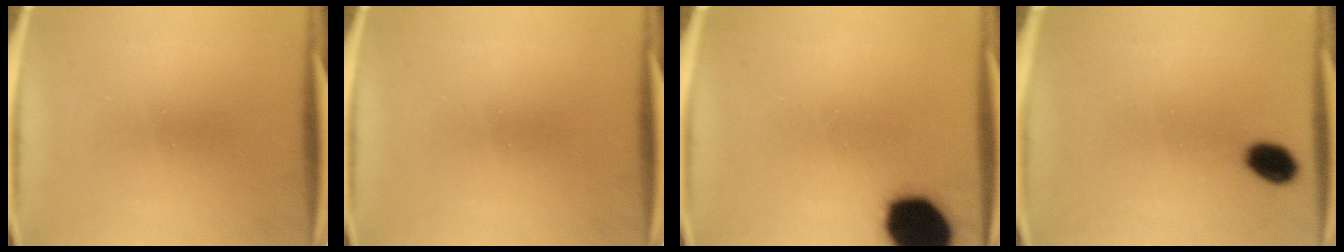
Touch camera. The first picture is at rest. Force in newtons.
{"total": 0.0}
{"total": 17.4}
{"total": 5.1}